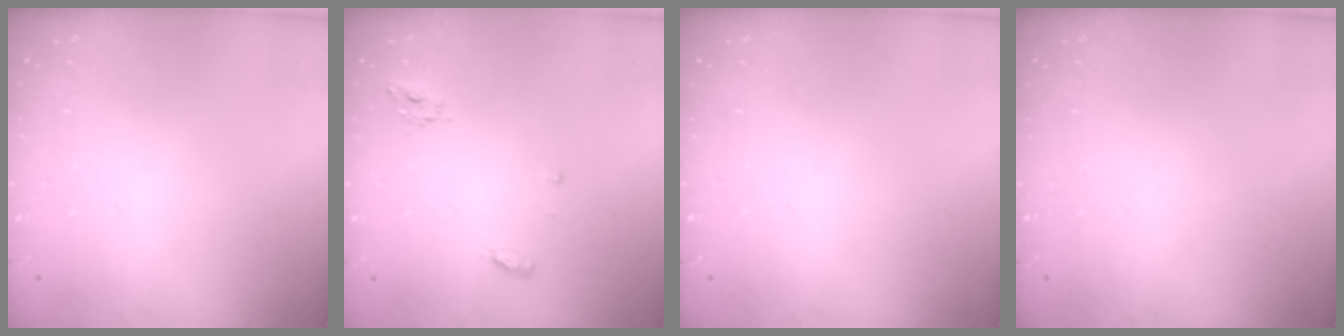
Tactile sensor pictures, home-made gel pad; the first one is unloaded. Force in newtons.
{"total": 5.1, "press": 5.1, "slide": 0.4}
{"total": 0.0}
{"total": 0.0}